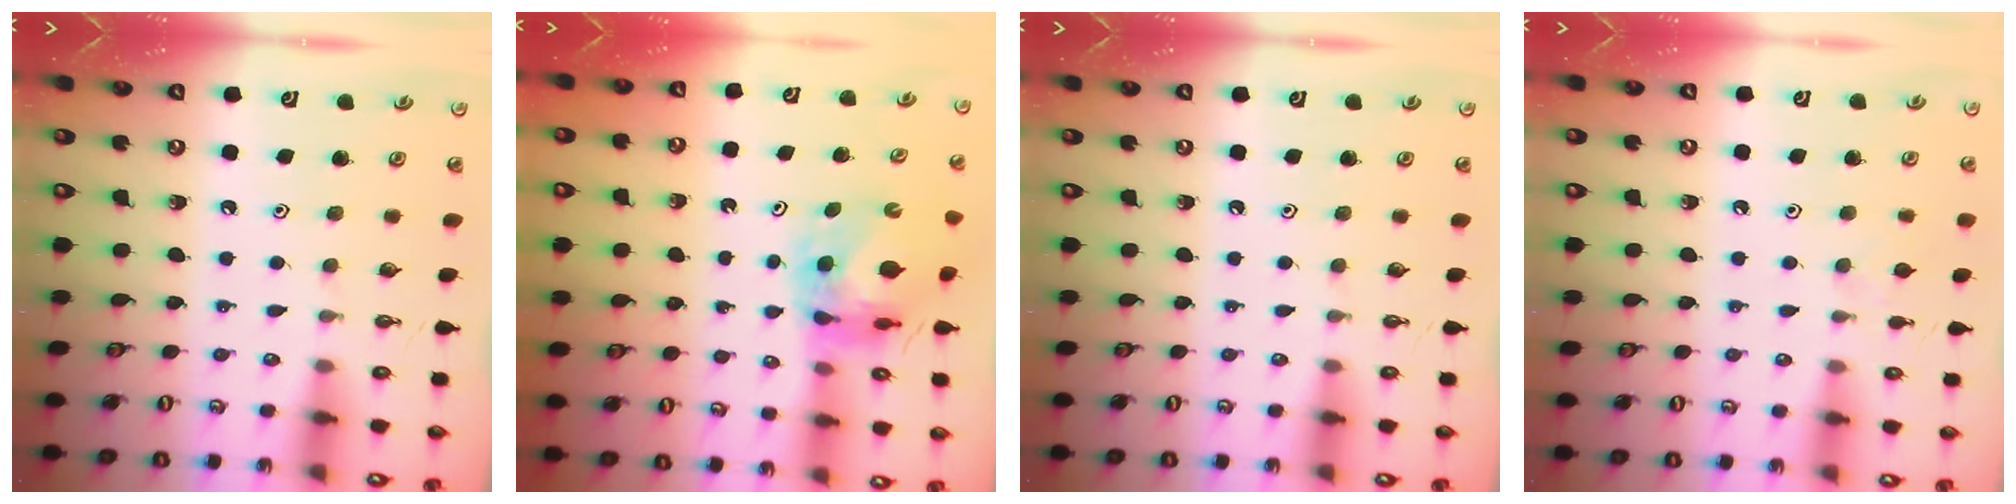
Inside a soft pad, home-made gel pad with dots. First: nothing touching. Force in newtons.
{"total": 9.5, "press": 9.5, "slide": 0.9}
{"total": 0.0}
{"total": 3.7, "press": 3.7, "slide": 0.7}